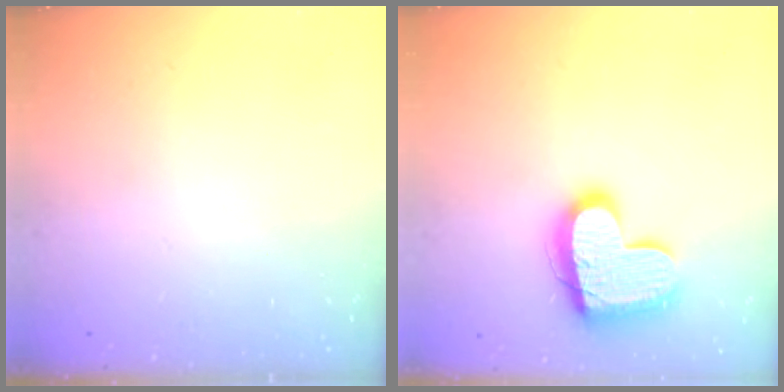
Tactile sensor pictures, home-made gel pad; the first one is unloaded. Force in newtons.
{"total": 17.3, "press": 17.3, "slide": 1.2}